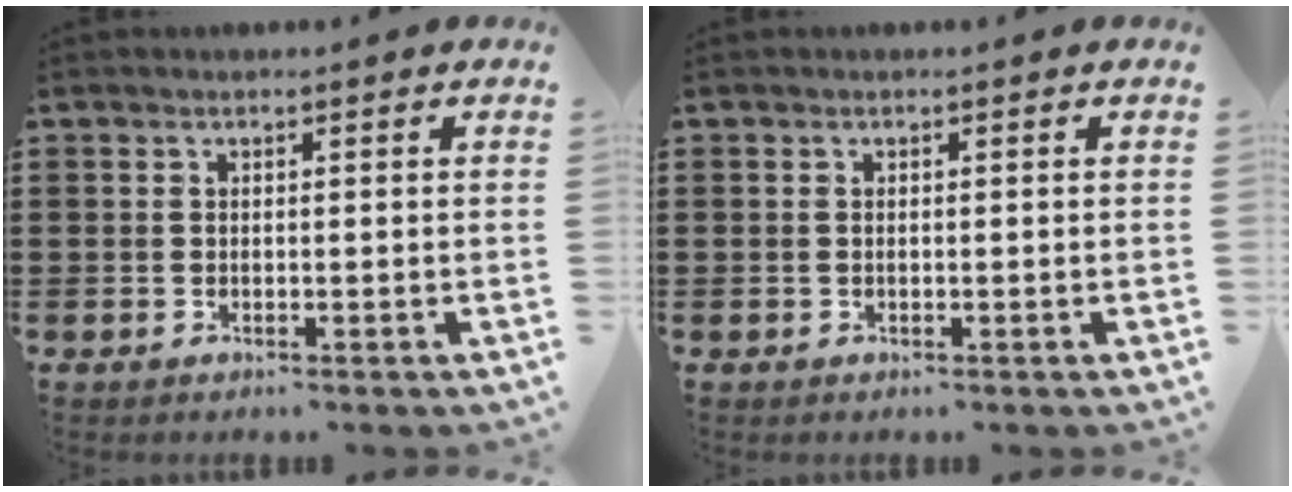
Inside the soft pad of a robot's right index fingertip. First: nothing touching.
{"total": 0.0}